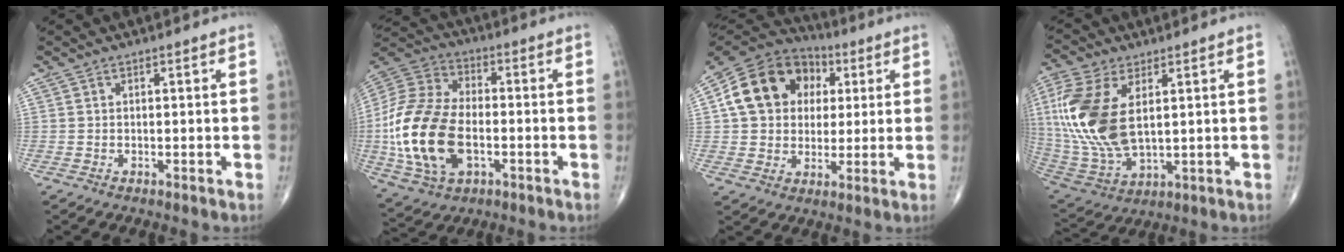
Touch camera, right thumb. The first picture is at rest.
{"total": 21.6, "force": [-3.8, 13.0, 16.9], "torque": [-0.349, 0.009, -0.067]}
{"total": 16.8, "force": [3.6, 13.6, 9.3], "torque": [-0.143, 0.016, 0.055]}
{"total": 18.9, "force": [3.6, 10.1, 15.5], "torque": [-0.350, -0.018, 0.077]}